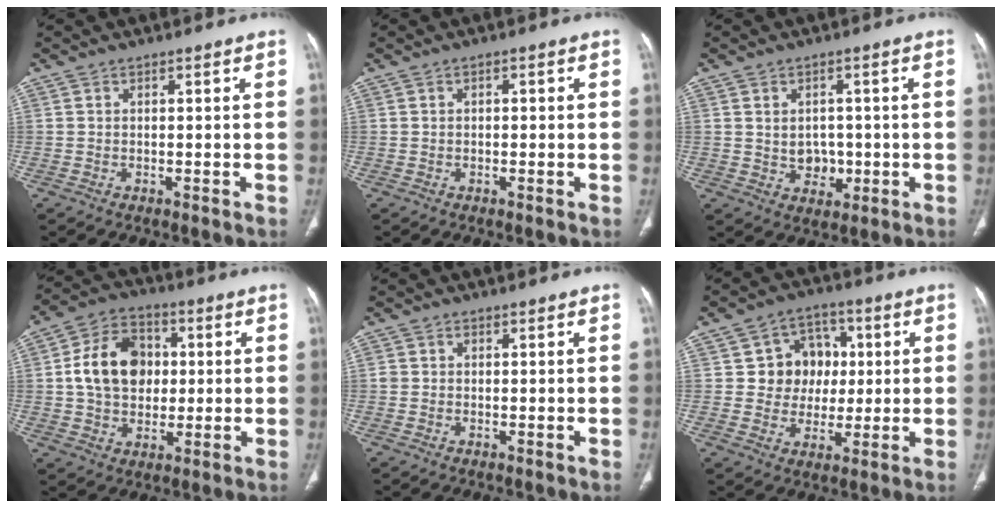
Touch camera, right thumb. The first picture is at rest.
{"total": 0.8, "force": [0.1, 0.5, 0.6], "torque": [-0.008, 0.004, 0.000]}
{"total": 5.1, "force": [-0.1, 4.1, 3.0], "torque": [-0.019, -0.001, 0.008]}
{"total": 14.0, "force": [1.3, 10.6, 9.0], "torque": [-0.128, 0.014, 0.020]}
{"total": 0.9, "force": [0.1, 0.8, 0.4], "torque": [-0.001, 0.003, 0.001]}
{"total": 10.3, "force": [1.5, 9.3, 4.3], "torque": [-0.005, 0.008, 0.025]}